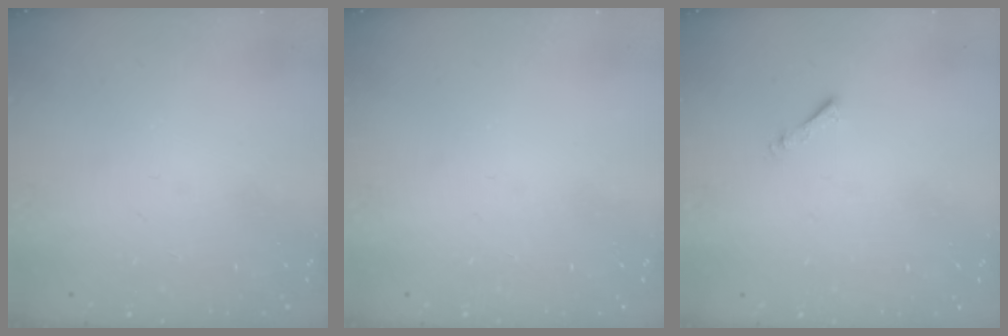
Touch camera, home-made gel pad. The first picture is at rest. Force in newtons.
{"total": 0.0}
{"total": 0.8, "press": 0.7, "slide": 0.3}